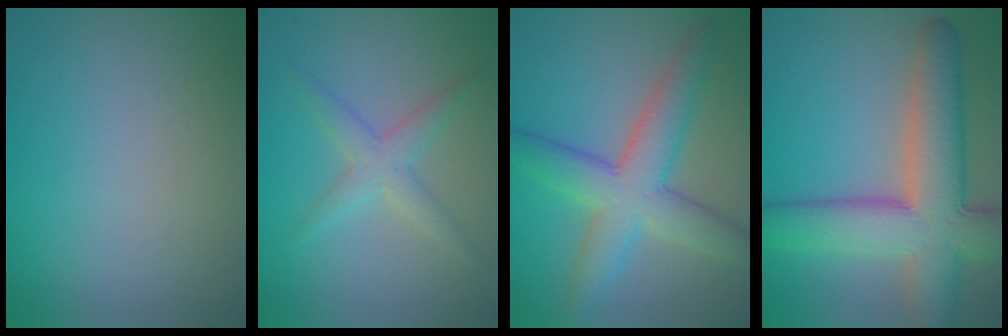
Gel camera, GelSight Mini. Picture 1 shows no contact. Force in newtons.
{"total": 2.3, "press": 2.3, "slide": 0.1}
{"total": 6.4, "press": 6.4, "slide": 0.2}
{"total": 9.8, "press": 9.8, "slide": 0.7}